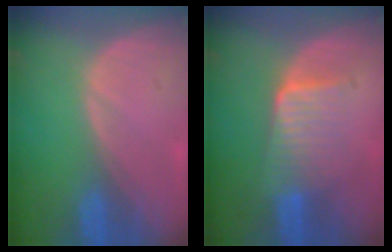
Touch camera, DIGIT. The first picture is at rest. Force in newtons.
{"total": 6.3, "press": 5.6, "slide": 2.8}